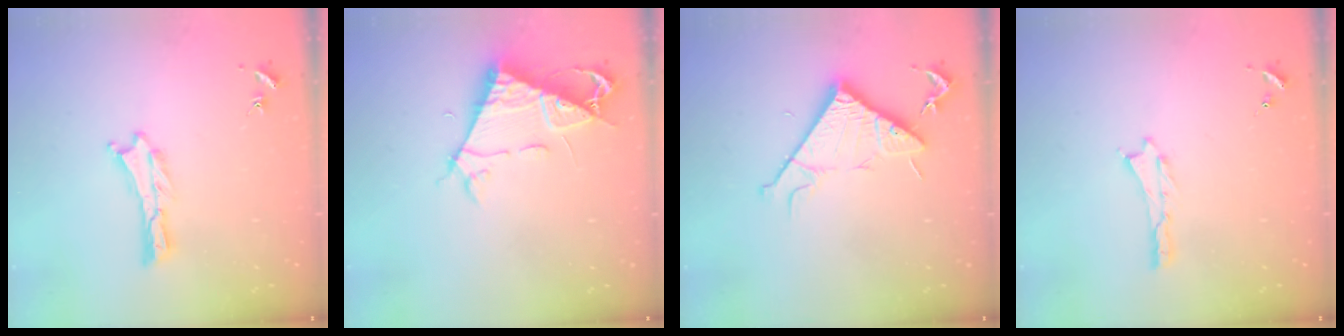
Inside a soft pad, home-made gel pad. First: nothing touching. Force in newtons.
{"total": 7.6, "press": 7.6, "slide": 1.0}
{"total": 8.3, "press": 8.3, "slide": 0.6}
{"total": 0.0}